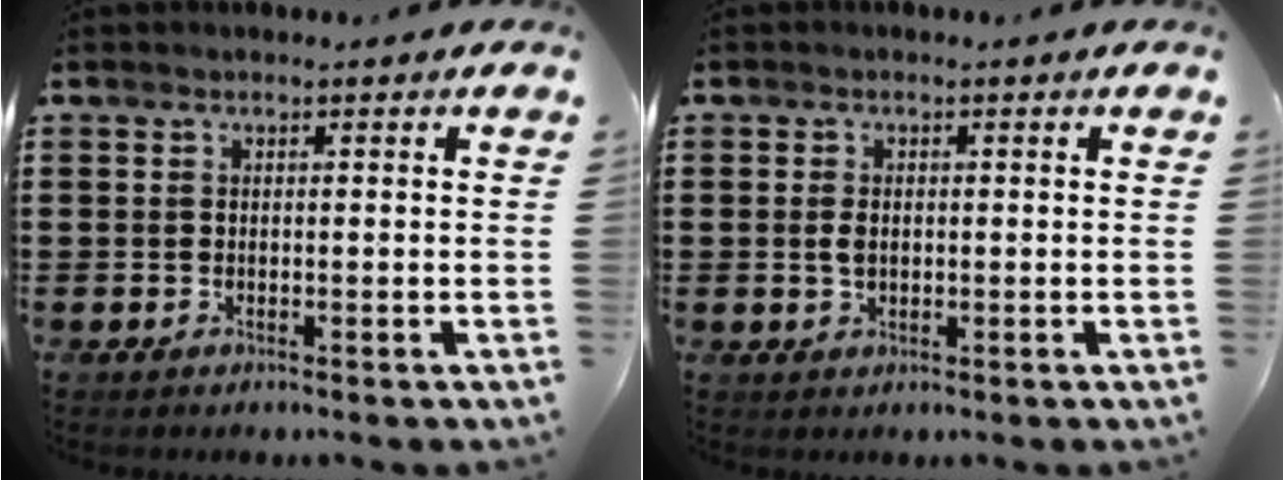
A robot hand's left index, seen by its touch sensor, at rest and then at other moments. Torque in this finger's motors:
{"motor_torque": [0.53, 0.39, 0.25, 0.02]}